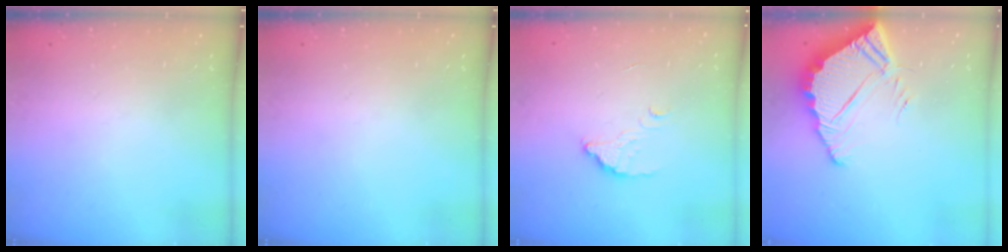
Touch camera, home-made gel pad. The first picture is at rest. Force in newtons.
{"total": 0.0}
{"total": 2.7, "press": 2.7, "slide": 0.2}
{"total": 7.6, "press": 7.6, "slide": 0.8}